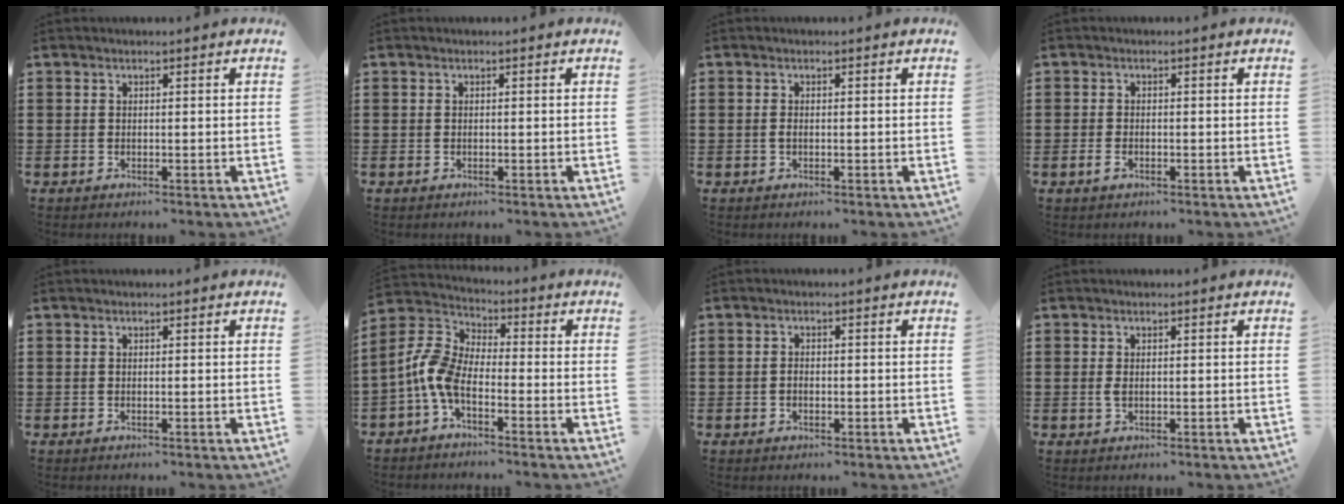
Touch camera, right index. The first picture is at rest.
{"total": 0.0}
{"total": 0.8, "force": [-0.3, 0.2, 0.7], "torque": [-0.017, -0.005, -0.003]}
{"total": 1.3, "force": [-0.5, 0.6, 1.0], "torque": [-0.026, -0.005, -0.010]}
{"total": 0.0}
{"total": 7.0, "force": [-2.8, 3.4, 5.5], "torque": [-0.168, -0.022, -0.072]}
{"total": 1.1, "force": [-0.3, 0.7, 0.8], "torque": [-0.018, 0.002, -0.006]}
{"total": 1.2, "force": [-0.1, 0.6, 1.1], "torque": [-0.031, -0.003, -0.004]}